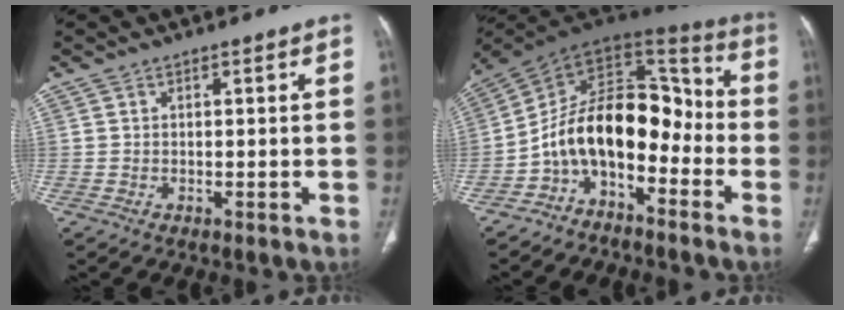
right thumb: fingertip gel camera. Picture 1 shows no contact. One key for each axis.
{"total": 16.3, "fx": -5.4, "fy": 9.7, "fz": 12.0, "tx": -0.167, "ty": 0.107, "tz": -0.104}